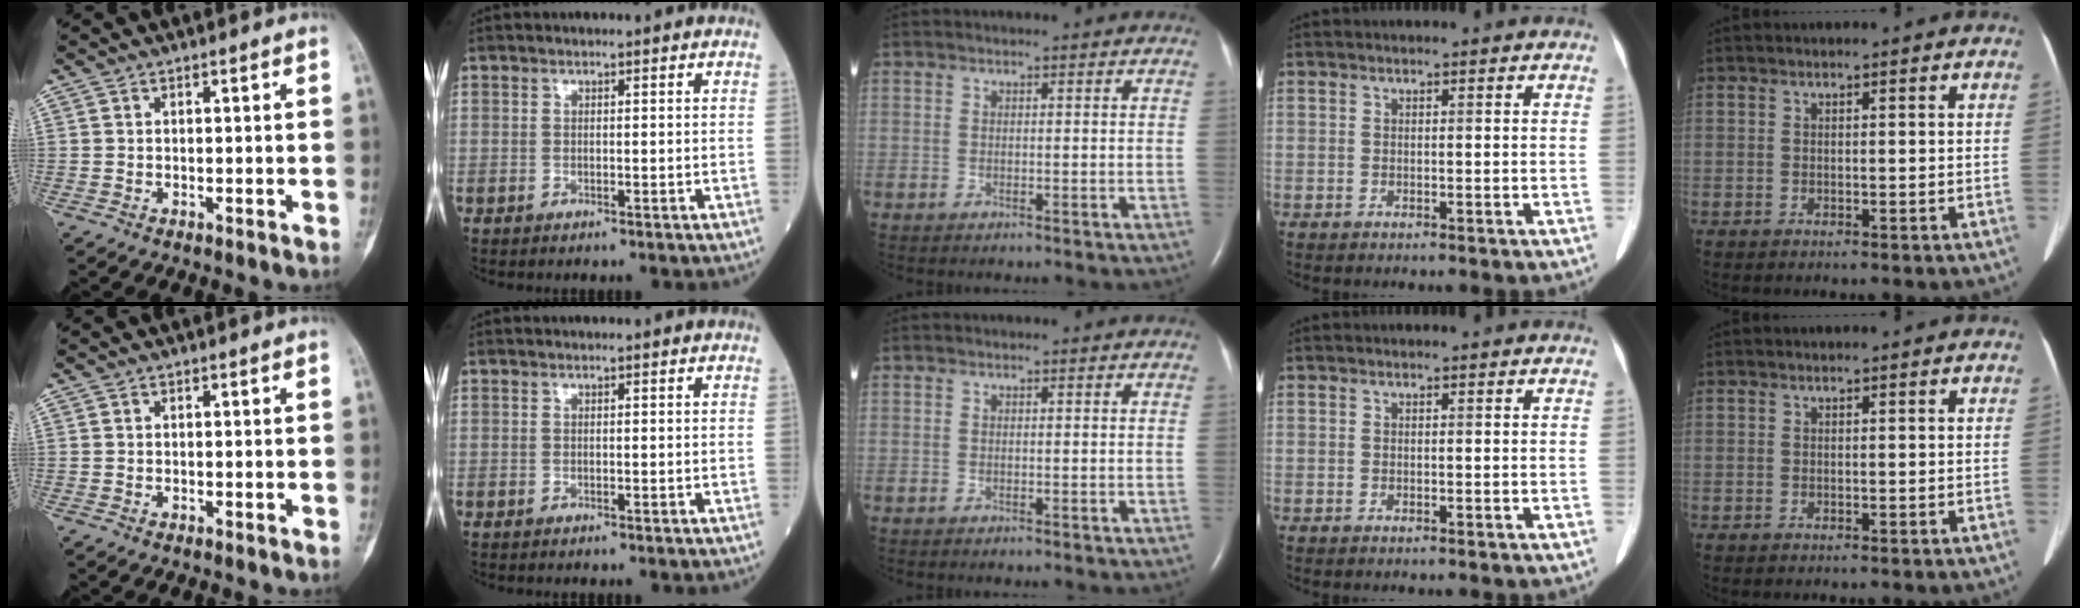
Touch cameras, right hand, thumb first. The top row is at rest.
{}